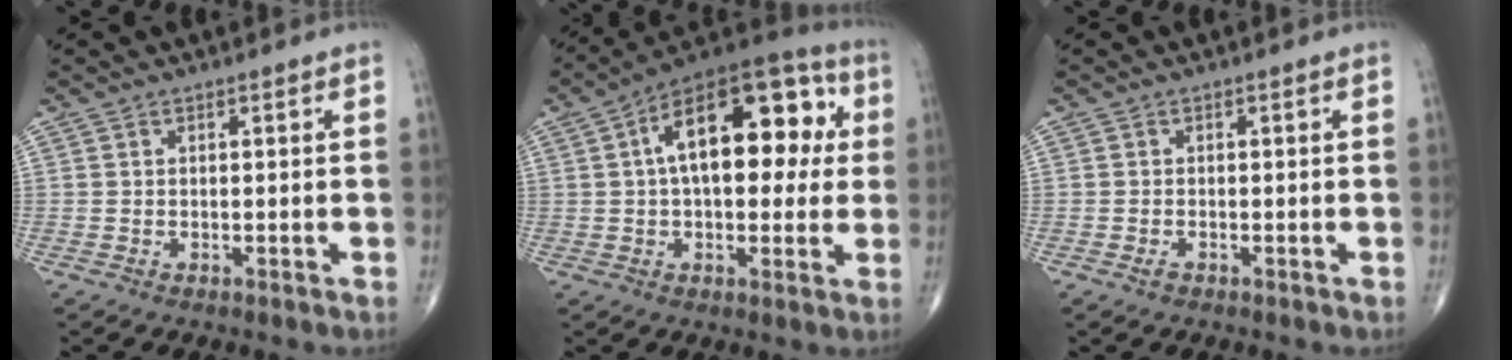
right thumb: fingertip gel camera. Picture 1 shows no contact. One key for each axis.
{"total": 21.0, "fx": 4.2, "fy": 10.8, "fz": 17.5, "tx": -0.235, "ty": 0.034, "tz": 0.050}
{"total": 1.1, "fx": -0.7, "fy": 0.7, "fz": 0.6, "tx": -0.014, "ty": 0.002, "tz": -0.012}